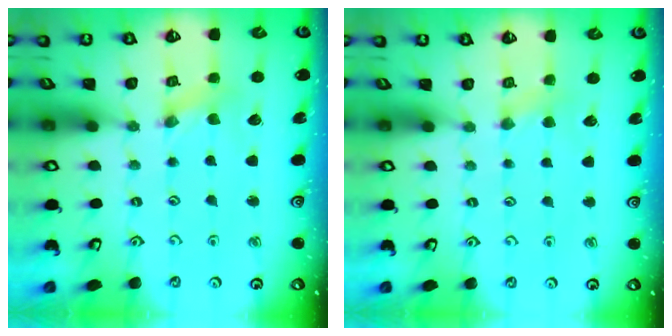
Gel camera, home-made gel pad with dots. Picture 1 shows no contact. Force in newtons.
{"total": 2.7, "press": 2.7, "slide": 0.5}